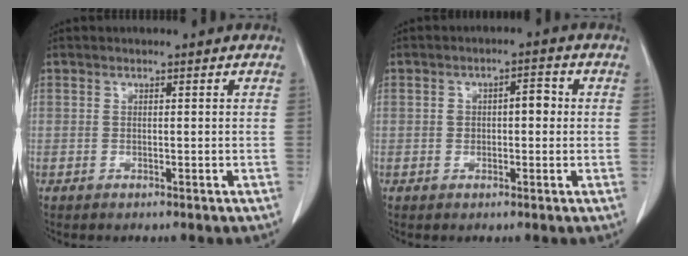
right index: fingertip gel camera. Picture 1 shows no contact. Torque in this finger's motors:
{"motor_torque": [0.11, -0.04, 0.06, 0.01]}